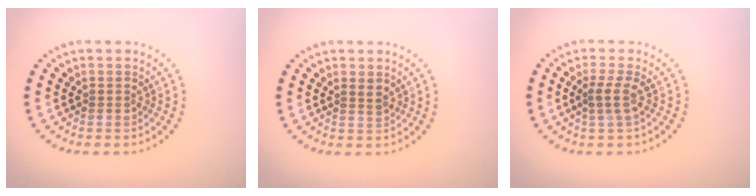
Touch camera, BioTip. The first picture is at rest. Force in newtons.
{"total": 0.8, "press": 0.5, "slide": 0.6}
{"total": 1.8, "press": 1.3, "slide": 1.3}